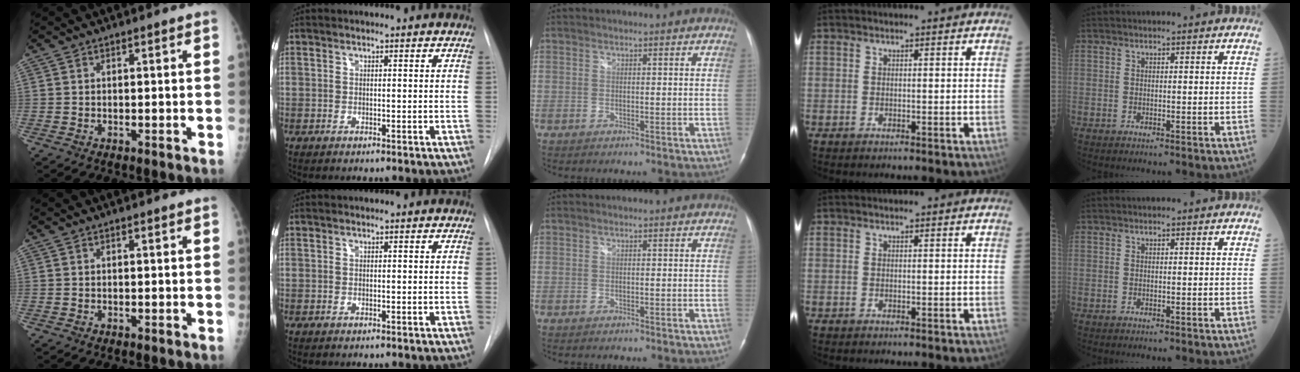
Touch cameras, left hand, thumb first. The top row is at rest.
{}